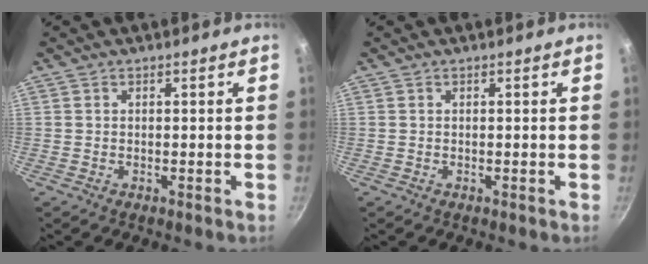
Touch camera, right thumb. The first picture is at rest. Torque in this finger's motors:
{"motor_torque": [0.00, 0.00, 0.06, 0.00, 0.00]}